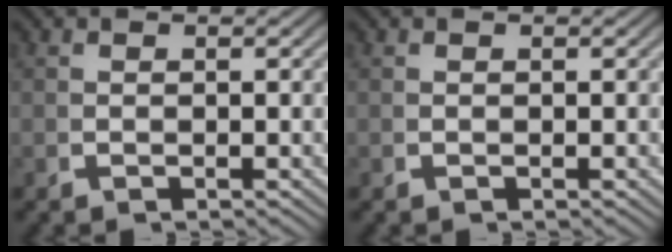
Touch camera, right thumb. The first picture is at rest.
{"total": 0.0}